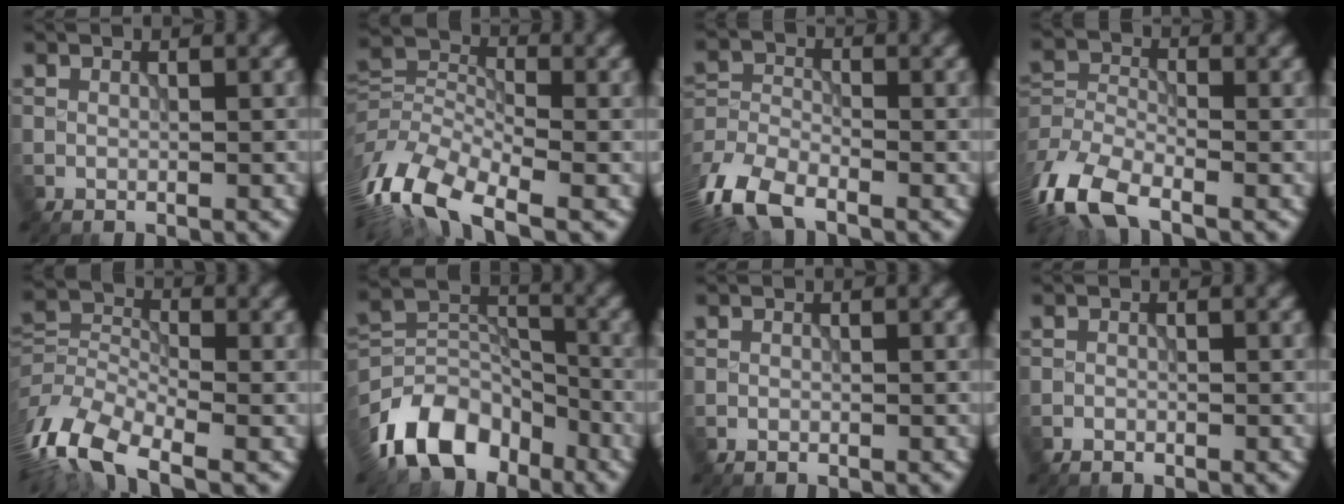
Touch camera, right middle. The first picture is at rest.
{"total": 9.8, "force": [-5.4, 4.5, 6.9], "torque": [-0.140, -0.004, -0.120]}
{"total": 6.1, "force": [-4.3, 2.7, 3.4], "torque": [-0.074, -0.007, -0.096]}
{"total": 7.5, "force": [-4.8, 3.5, 4.7], "torque": [-0.102, -0.009, -0.105]}
{"total": 8.8, "force": [-5.1, 4.1, 6.0], "torque": [-0.122, -0.007, -0.113]}
{"total": 9.9, "force": [-6.4, 5.7, 4.9], "torque": [-0.080, -0.003, -0.133]}
{"total": 0.0}
{"total": 0.6, "force": [-0.5, 0.3, 0.0], "torque": [0.004, -0.002, -0.010]}